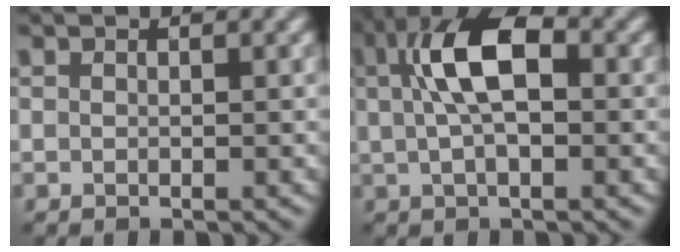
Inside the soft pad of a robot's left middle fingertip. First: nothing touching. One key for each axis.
{"total": 6.7, "fx": 1.2, "fy": 2.9, "fz": 5.9, "tx": -0.116, "ty": 0.017, "tz": 0.017}